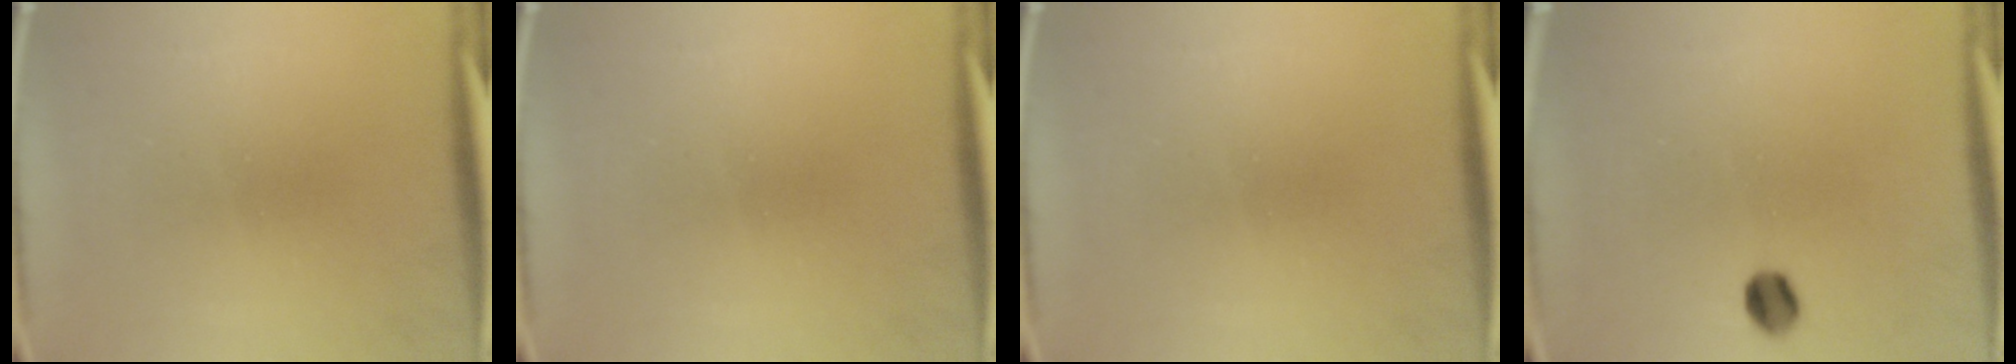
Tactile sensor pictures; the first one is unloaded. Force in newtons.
{"total": 0.0}
{"total": 0.0}
{"total": 3.4}